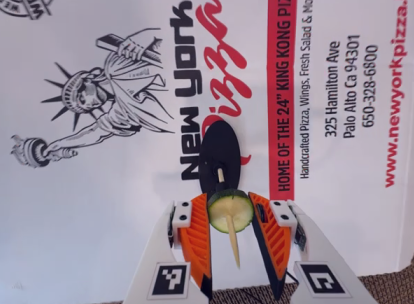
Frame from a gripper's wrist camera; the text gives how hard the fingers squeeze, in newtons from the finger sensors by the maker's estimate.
{"total": 9.3, "left": 9.1, "right": 9.6}